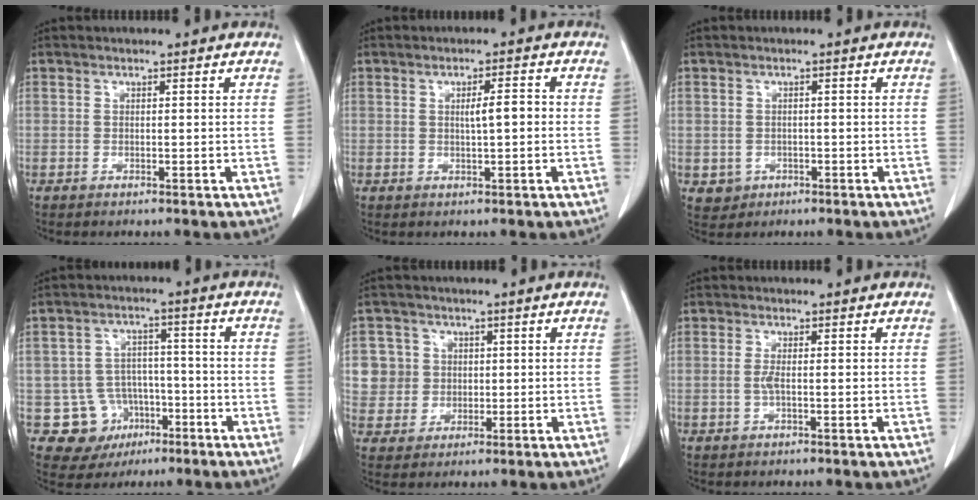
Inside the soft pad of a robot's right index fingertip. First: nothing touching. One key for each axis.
{"total": 3.0, "fx": 0.1, "fy": 0.4, "fz": 2.9, "tx": -0.050, "ty": 0.002, "tz": 0.002}
{"total": 2.6, "fx": -0.8, "fy": 2.5, "fz": 0.4, "tx": -0.001, "ty": 0.005, "tz": -0.006}
{"total": 8.5, "fx": -3.2, "fy": 7.7, "fz": 1.4, "tx": -0.019, "ty": 0.015, "tz": -0.037}
{"total": 6.4, "fx": 1.2, "fy": 6.3, "fz": 0.3, "tx": -0.002, "ty": 0.020, "tz": 0.030}
{"total": 1.3, "fx": -0.2, "fy": 0.0, "fz": 1.3, "tx": -0.028, "ty": 0.000, "tz": -0.004}